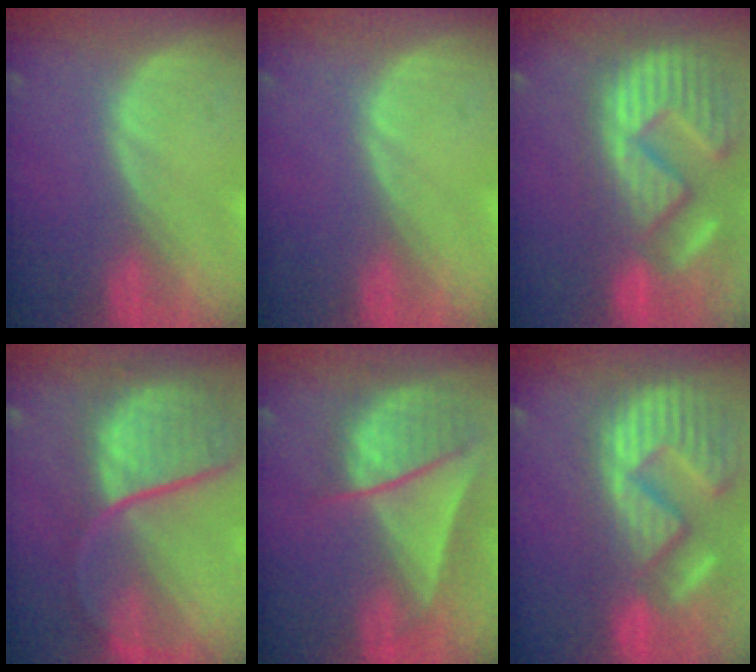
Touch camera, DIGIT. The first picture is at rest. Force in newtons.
{"total": 0.0}
{"total": 15.1, "press": 12.4, "slide": 8.6}
{"total": 12.1, "press": 9.8, "slide": 7.0}
{"total": 8.6, "press": 7.7, "slide": 3.7}
{"total": 15.4, "press": 12.6, "slide": 8.8}